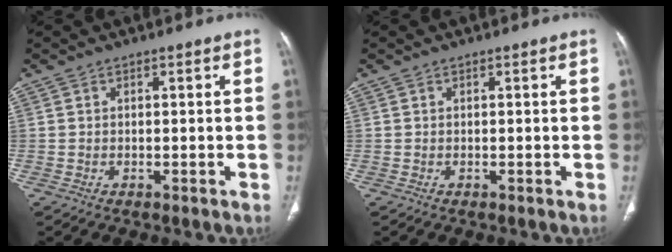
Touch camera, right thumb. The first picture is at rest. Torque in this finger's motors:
{"motor_torque": [0.01, 0.00, 0.09, 0.07, 0.07]}